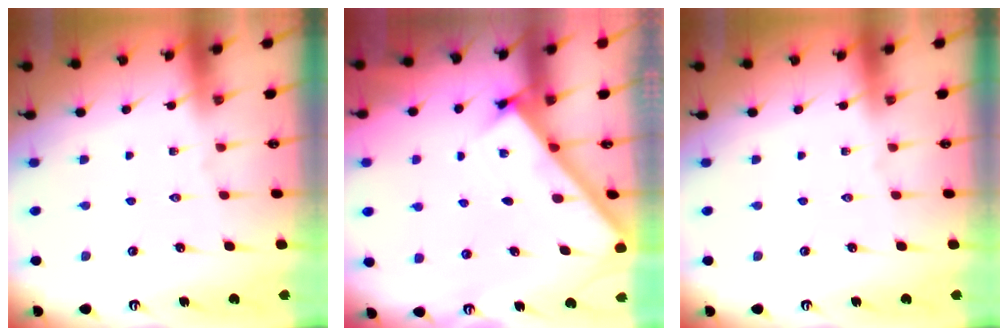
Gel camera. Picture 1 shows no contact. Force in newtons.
{"total": 2.8, "press": 2.7, "slide": 0.3}
{"total": 0.0}